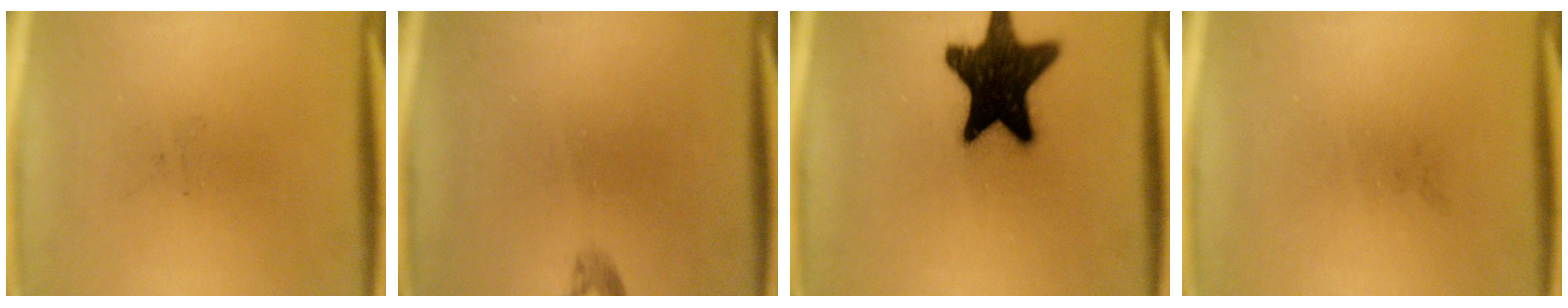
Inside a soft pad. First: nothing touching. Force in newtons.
{"total": 0.9}
{"total": 19.6}
{"total": 0.0}